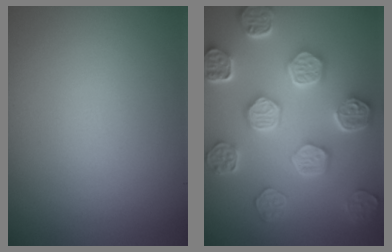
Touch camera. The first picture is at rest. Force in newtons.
{"total": 7.8, "press": 6.0, "slide": 5.0}